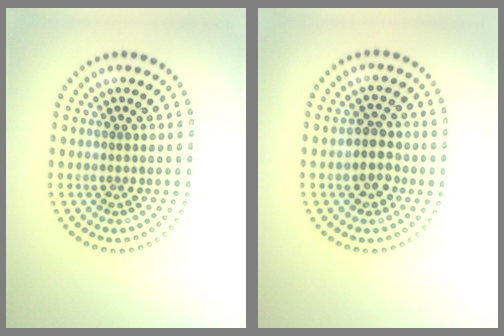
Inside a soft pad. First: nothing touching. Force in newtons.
{"total": 2.9, "press": 2.8, "slide": 0.9}